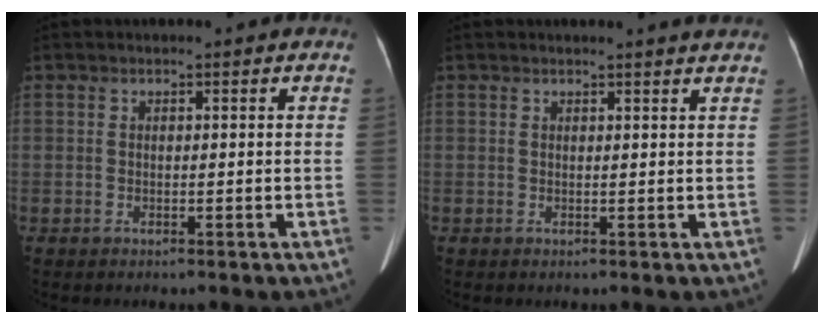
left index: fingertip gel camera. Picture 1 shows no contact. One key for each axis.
{"total": 2.4, "fx": 2.3, "fy": -0.3, "fz": 0.5, "tx": -0.012, "ty": -0.001, "tz": 0.018}